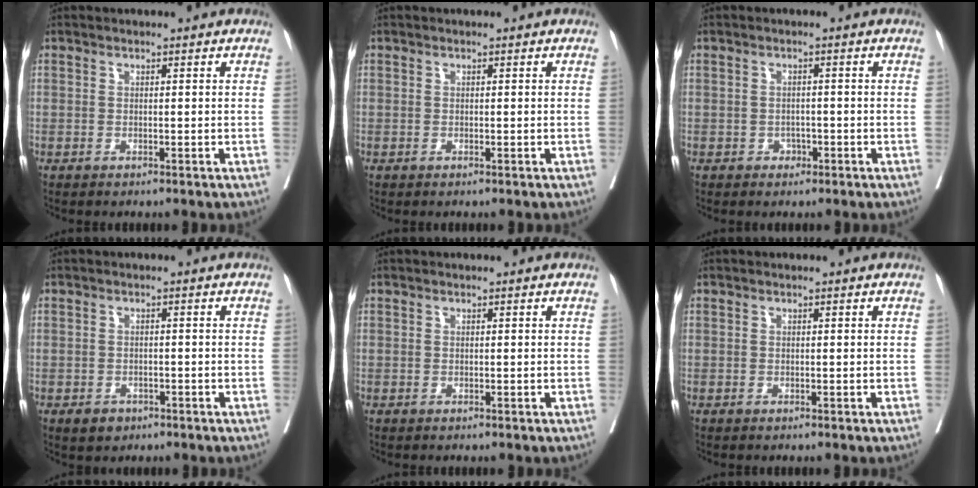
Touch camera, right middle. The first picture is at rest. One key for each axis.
{"total": 0.0}
{"total": 1.4, "fx": -0.7, "fy": 1.1, "fz": 0.5, "tx": -0.007, "ty": 0.004, "tz": -0.009}
{"total": 2.3, "fx": -1.4, "fy": 1.7, "fz": 0.8, "tx": -0.011, "ty": 0.003, "tz": -0.014}
{"total": 0.0}
{"total": 0.0}